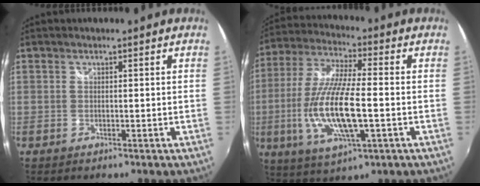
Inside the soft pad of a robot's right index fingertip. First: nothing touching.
{"total": 16.5, "force": [-3.2, 4.4, 15.6], "torque": [-0.318, -0.014, -0.057]}